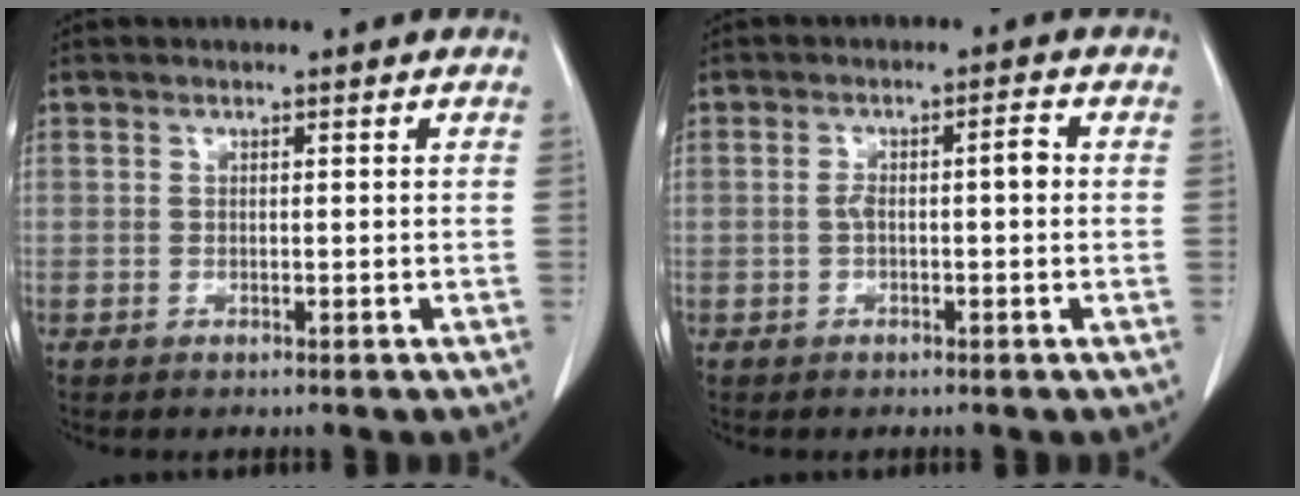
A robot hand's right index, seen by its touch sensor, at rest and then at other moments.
{"total": 3.4, "force": [-0.4, 0.7, 3.3], "torque": [-0.058, 0.016, -0.004]}